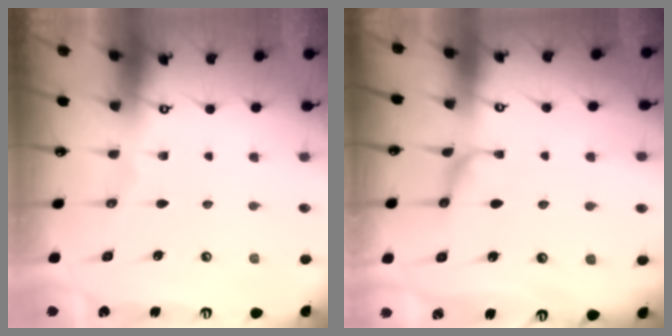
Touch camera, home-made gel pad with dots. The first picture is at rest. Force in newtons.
{"total": 1.4, "press": 1.4, "slide": 0.4}